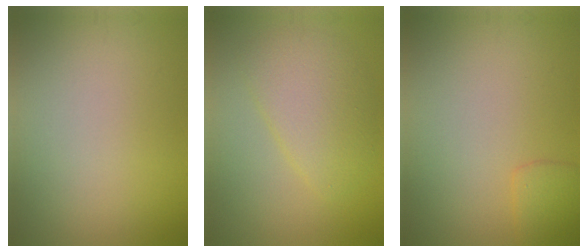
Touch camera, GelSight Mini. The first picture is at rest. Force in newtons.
{"total": 4.0, "press": 4.0, "slide": 0.2}
{"total": 1.7, "press": 1.7, "slide": 0.1}